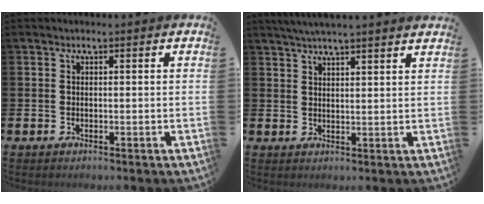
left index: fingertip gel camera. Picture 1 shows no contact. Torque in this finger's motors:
{"motor_torque": [0.90, -1.24, 0.51, 0.14]}